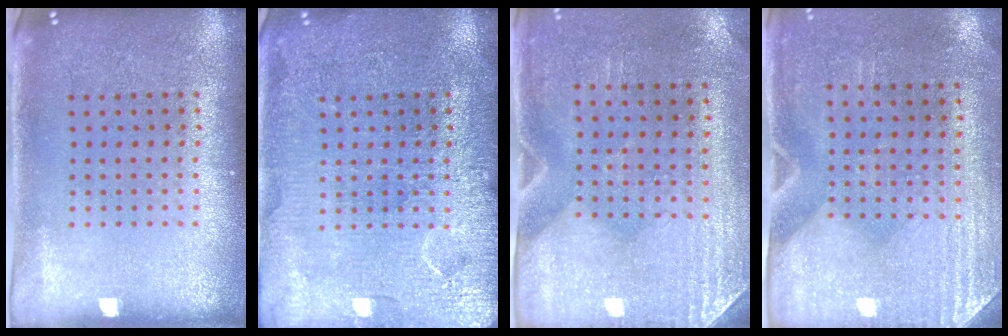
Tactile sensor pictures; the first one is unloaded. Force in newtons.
{"total": 5.1, "press": 5.1, "slide": 0.7}
{"total": 2.9, "press": 2.5, "slide": 1.5}
{"total": 2.9, "press": 2.5, "slide": 1.4}